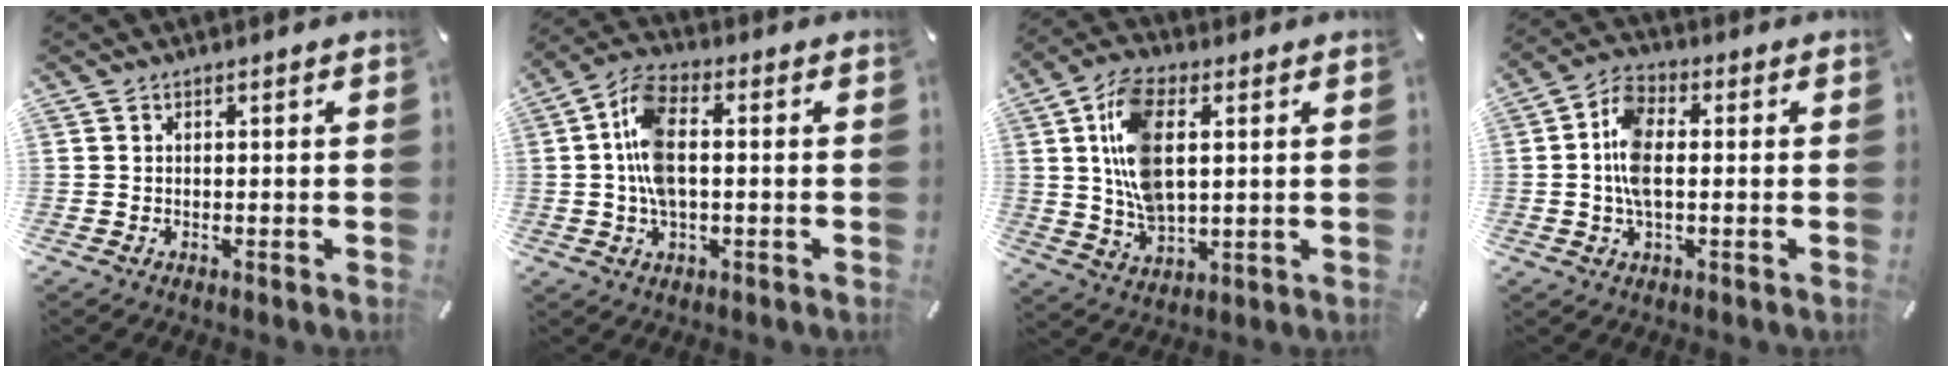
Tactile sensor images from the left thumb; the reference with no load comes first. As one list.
[{"total": 10.4, "force": [0.1, 5.5, 8.8], "torque": [-0.195, 0.001, -0.001]}, {"total": 13.4, "force": [3.0, 7.3, 10.9], "torque": [-0.233, 0.001, 0.053]}, {"total": 8.7, "force": [-0.2, 4.6, 7.4], "torque": [-0.163, 0.003, -0.007]}]